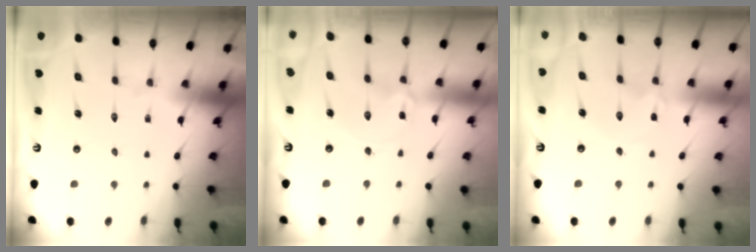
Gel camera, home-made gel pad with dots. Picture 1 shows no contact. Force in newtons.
{"total": 1.7, "press": 1.6, "slide": 0.1}
{"total": 0.0}